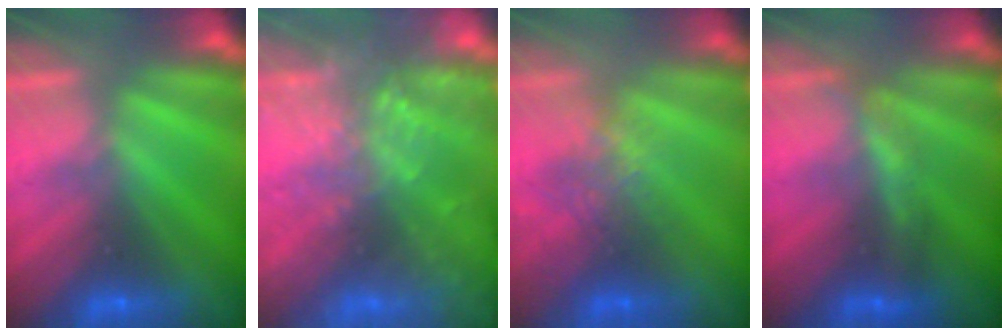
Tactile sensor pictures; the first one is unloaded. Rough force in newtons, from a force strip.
{"total": 8.3}
{"total": 2.9}
{"total": 2.0}